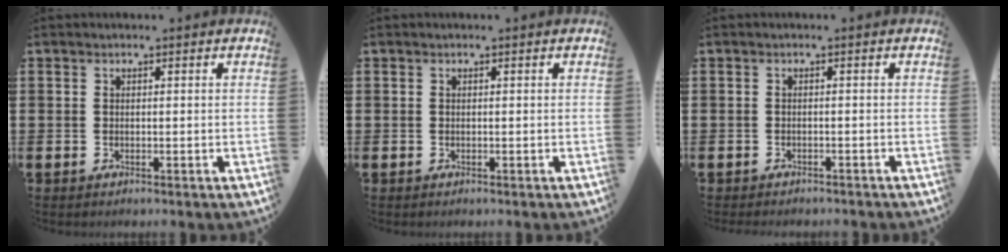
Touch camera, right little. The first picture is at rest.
{"total": 0.0}
{"total": 0.6, "force": [-0.6, 0.1, 0.0], "torque": [-0.003, 0.000, -0.013]}